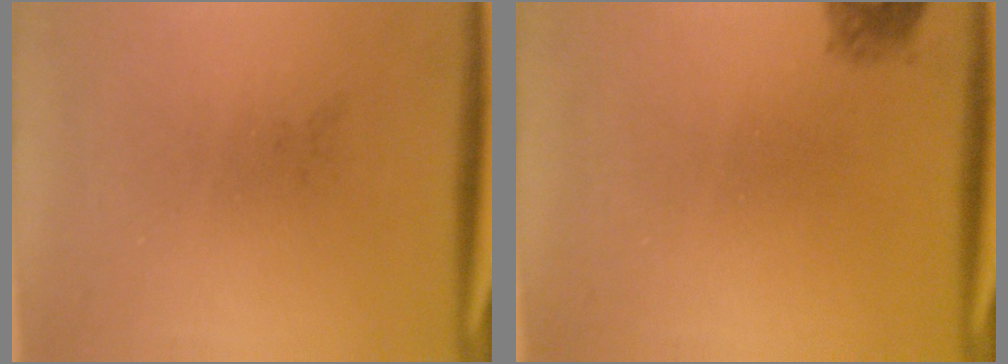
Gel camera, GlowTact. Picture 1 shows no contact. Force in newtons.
{"total": 1.5}